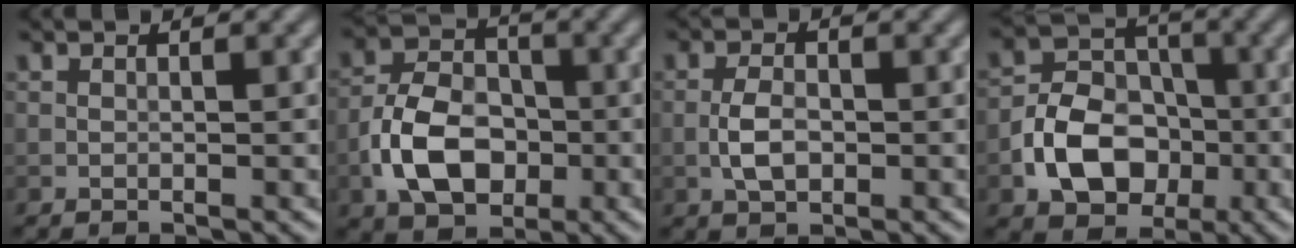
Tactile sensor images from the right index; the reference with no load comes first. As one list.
[{"total": 7.0, "force": [-2.3, 4.8, 4.6], "torque": [-0.086, 0.004, -0.047]}, {"total": 2.7, "force": [-0.6, 1.5, 2.2], "torque": [-0.043, 0.003, -0.015]}, {"total": 7.3, "force": [-2.5, 5.4, 4.3], "torque": [-0.073, -0.002, -0.047]}]